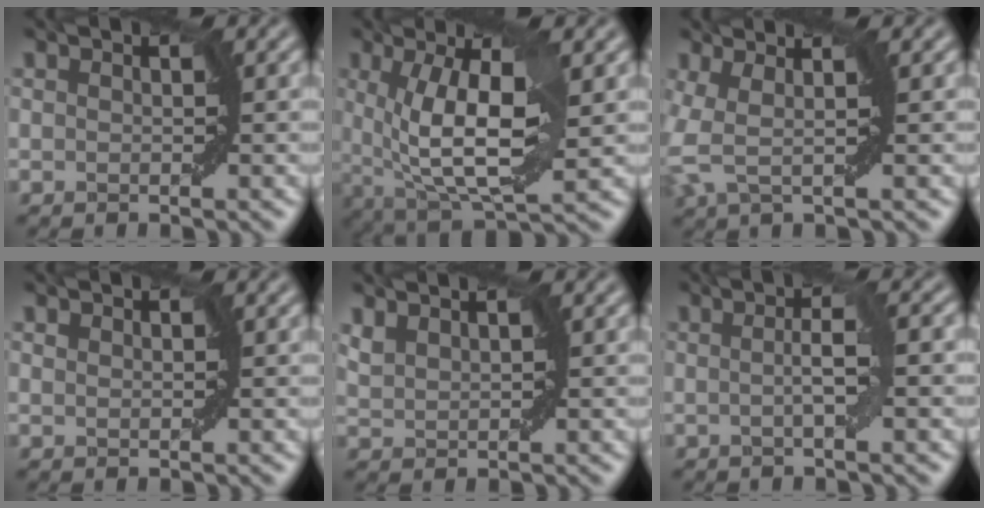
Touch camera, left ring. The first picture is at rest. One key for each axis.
{"total": 9.3, "fx": 1.2, "fy": 3.3, "fz": 8.6, "tx": -0.147, "ty": -0.006, "tz": 0.021}
{"total": 2.7, "fx": 0.4, "fy": 0.5, "fz": 2.6, "tx": -0.067, "ty": 0.004, "tz": 0.004}
{"total": 0.5, "fx": 0.4, "fy": 0.2, "fz": 0.1, "tx": -0.001, "ty": 0.000, "tz": 0.009}
{"total": 1.5, "fx": 1.4, "fy": 0.3, "fz": 0.5, "tx": -0.015, "ty": 0.004, "tz": 0.033}
{"total": 3.0, "fx": -0.1, "fy": 0.4, "fz": 3.0, "tx": -0.045, "ty": 0.004, "tz": -0.003}